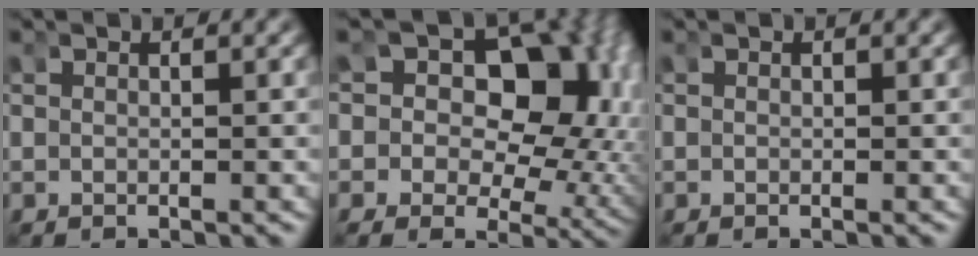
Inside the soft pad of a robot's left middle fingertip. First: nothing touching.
{"total": 17.9, "force": [3.1, 13.9, 11.0], "torque": [-0.170, 0.013, 0.020]}
{"total": 0.0}